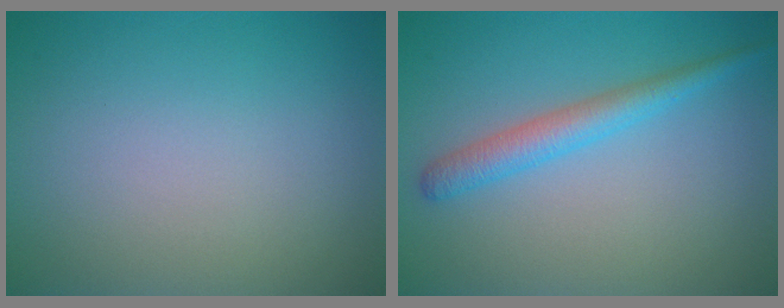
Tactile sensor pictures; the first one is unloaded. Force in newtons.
{"total": 2.8, "press": 2.8, "slide": 0.1}